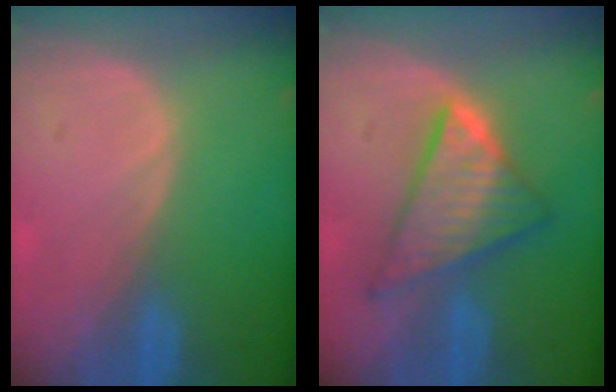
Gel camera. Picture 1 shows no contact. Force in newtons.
{"total": 8.6, "press": 8.6, "slide": 0.5}